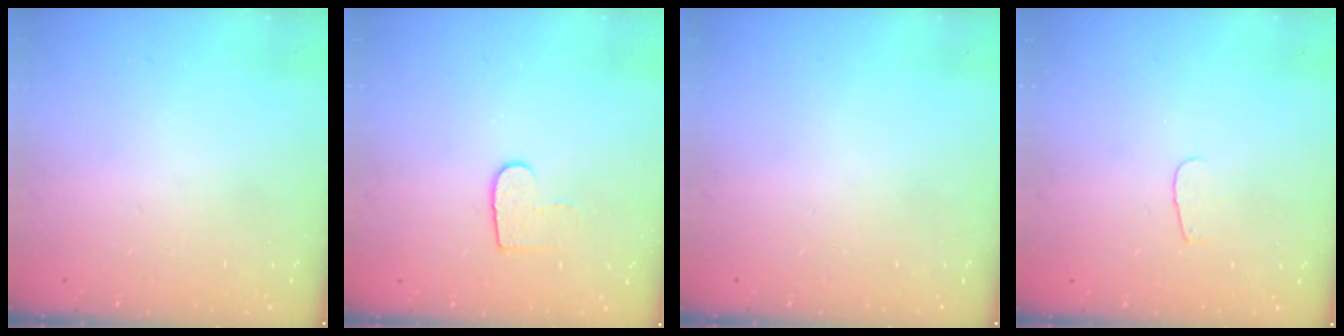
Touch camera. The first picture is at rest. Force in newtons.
{"total": 6.3, "press": 6.3, "slide": 0.4}
{"total": 0.0}
{"total": 3.3, "press": 3.3, "slide": 0.3}